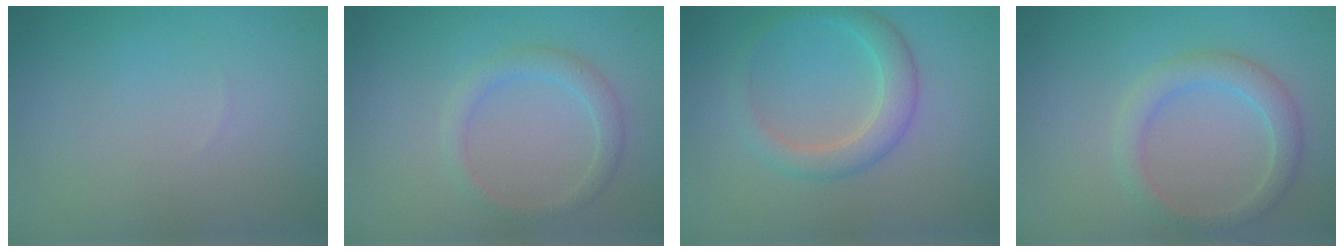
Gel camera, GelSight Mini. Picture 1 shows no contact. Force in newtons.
{"total": 1.9, "press": 1.9, "slide": 0.1}
{"total": 3.0, "press": 3.0, "slide": 0.2}
{"total": 2.8, "press": 2.8, "slide": 0.3}